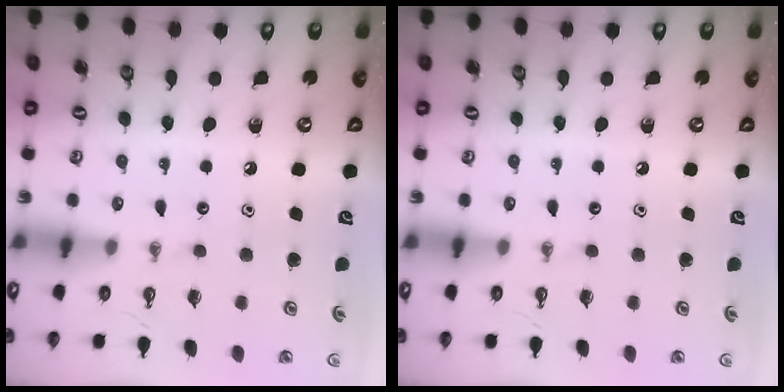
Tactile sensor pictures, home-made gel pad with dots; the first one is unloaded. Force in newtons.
{"total": 0.0}